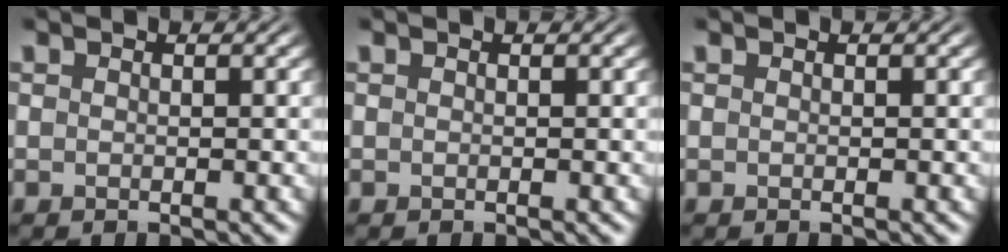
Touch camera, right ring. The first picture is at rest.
{"total": 0.0}
{"total": 0.0}